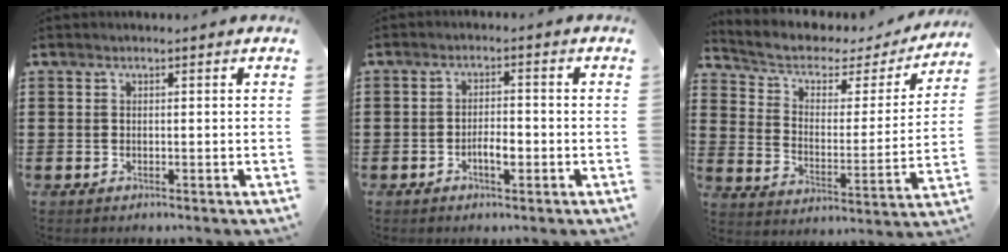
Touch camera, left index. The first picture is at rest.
{"total": 3.2, "force": [-1.2, 1.3, 2.7], "torque": [-0.050, 0.005, -0.023]}
{"total": 4.4, "force": [2.8, 2.4, 2.4], "torque": [-0.065, -0.017, 0.042]}